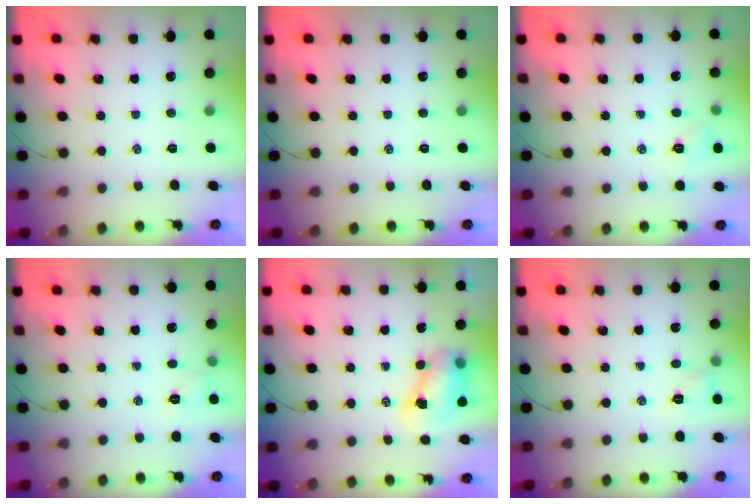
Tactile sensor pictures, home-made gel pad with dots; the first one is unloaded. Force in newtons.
{"total": 0.0}
{"total": 6.0, "press": 5.9, "slide": 1.4}
{"total": 4.5, "press": 4.2, "slide": 1.5}
{"total": 7.8, "press": 7.7, "slide": 1.6}
{"total": 5.9, "press": 5.7, "slide": 1.3}